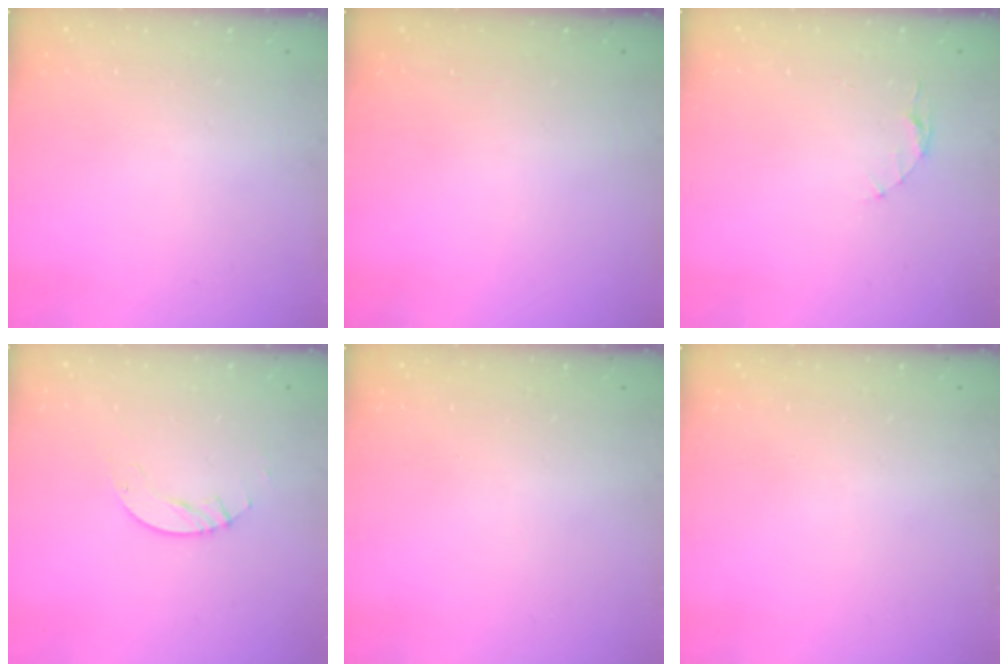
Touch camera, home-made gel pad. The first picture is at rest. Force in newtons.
{"total": 0.0}
{"total": 3.5, "press": 3.5, "slide": 0.3}
{"total": 4.5, "press": 4.5, "slide": 0.4}
{"total": 0.0}
{"total": 0.0}